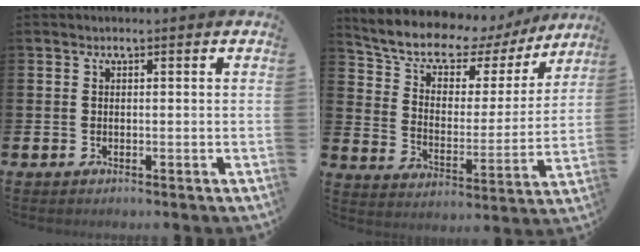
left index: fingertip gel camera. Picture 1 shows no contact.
{"total": 9.5, "force": [8.1, 3.8, 3.2], "torque": [-0.097, -0.054, 0.136]}